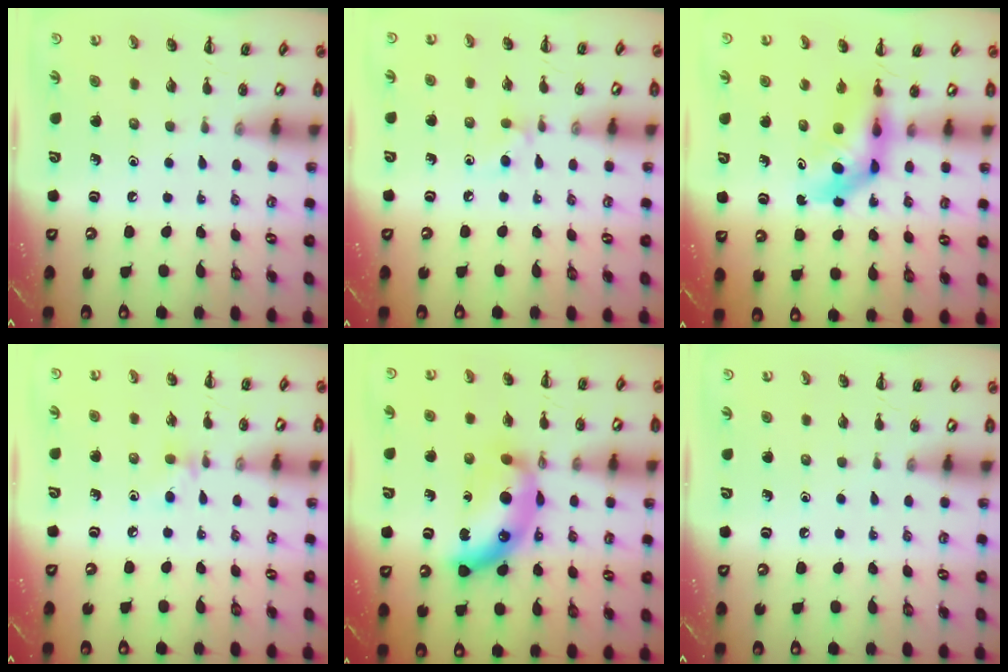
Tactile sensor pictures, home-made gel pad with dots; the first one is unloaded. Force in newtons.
{"total": 5.7, "press": 5.4, "slide": 1.7}
{"total": 5.5, "press": 5.4, "slide": 1.0}
{"total": 5.1, "press": 4.8, "slide": 1.7}
{"total": 15.6, "press": 15.6, "slide": 0.5}
{"total": 0.7, "press": 0.6, "slide": 0.4}